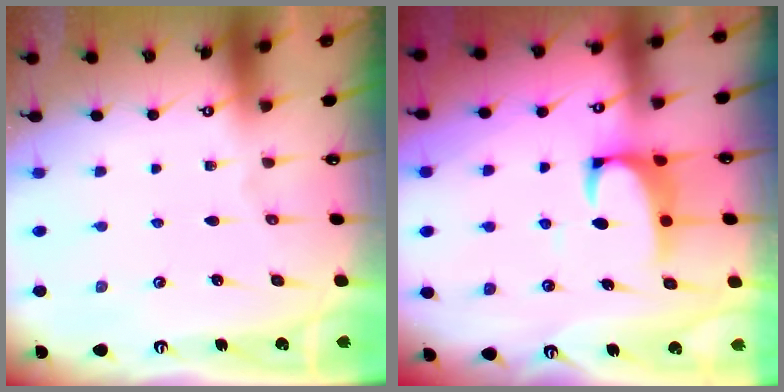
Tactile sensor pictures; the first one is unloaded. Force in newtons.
{"total": 2.2, "press": 2.0, "slide": 1.0}